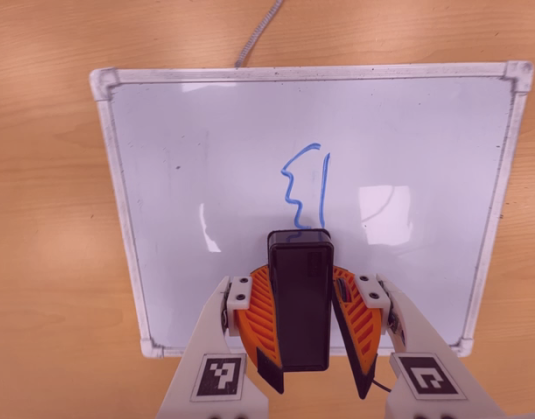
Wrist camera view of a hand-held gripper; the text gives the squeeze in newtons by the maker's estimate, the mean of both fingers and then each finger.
{"total": 9.7, "left": 9.6, "right": 9.8}